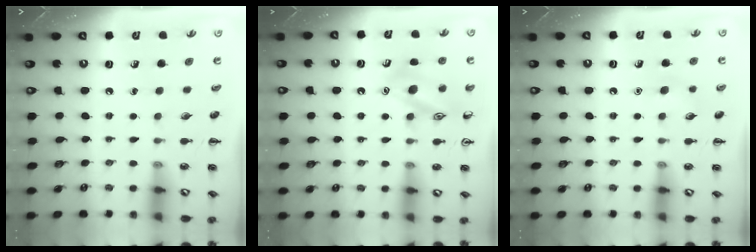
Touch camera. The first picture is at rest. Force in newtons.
{"total": 14.0, "press": 13.9, "slide": 1.1}
{"total": 4.3, "press": 4.2, "slide": 1.0}